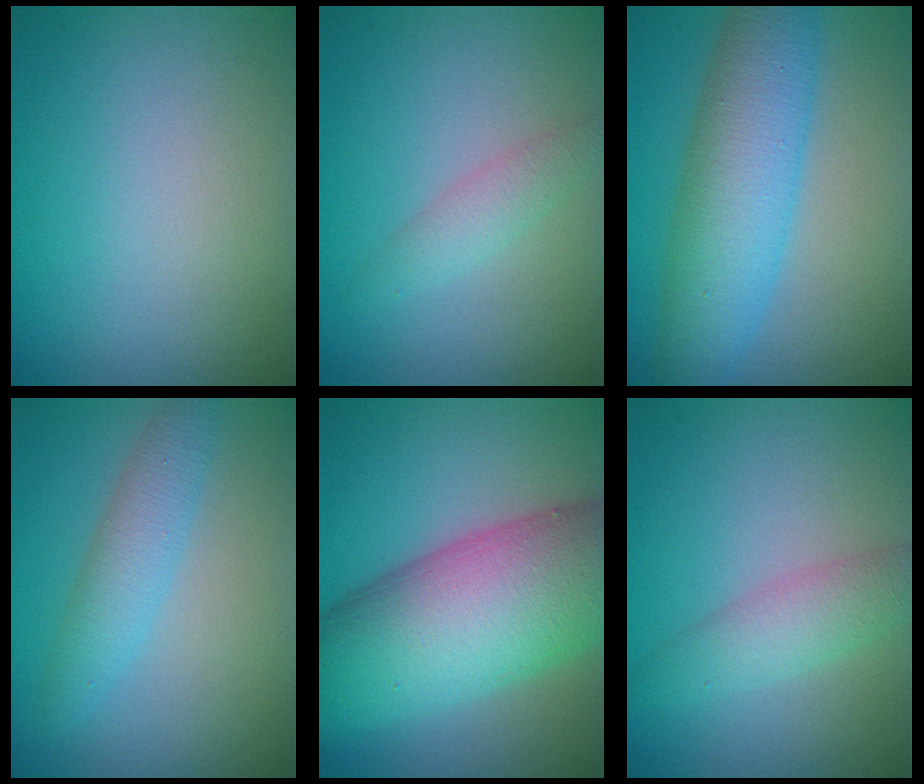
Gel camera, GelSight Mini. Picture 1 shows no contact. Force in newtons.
{"total": 1.7, "press": 1.7, "slide": 0.1}
{"total": 7.5, "press": 7.5, "slide": 0.1}
{"total": 2.9, "press": 2.9, "slide": 0.0}
{"total": 13.7, "press": 13.7, "slide": 0.3}
{"total": 2.9, "press": 2.9, "slide": 0.0}